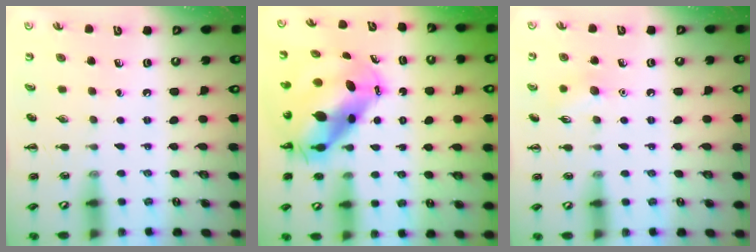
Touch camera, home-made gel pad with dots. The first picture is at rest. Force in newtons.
{"total": 11.1, "press": 10.7, "slide": 3.1}
{"total": 6.8, "press": 6.6, "slide": 1.4}